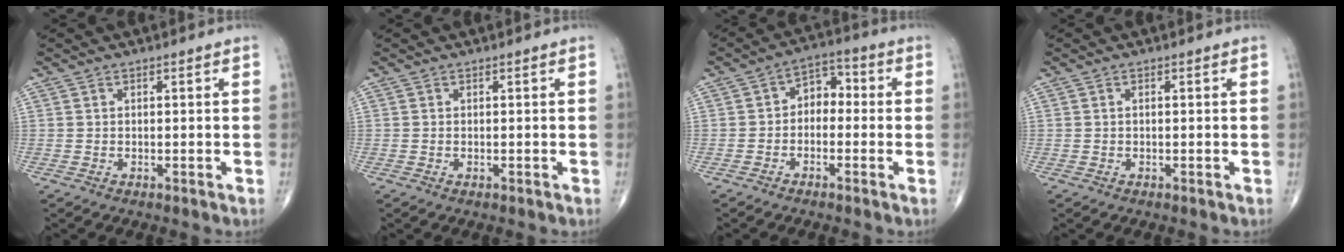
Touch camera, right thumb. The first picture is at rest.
{"total": 0.0}
{"total": 6.5, "force": [-1.0, 4.7, 4.4], "torque": [-0.037, 0.038, -0.036]}
{"total": 0.0}